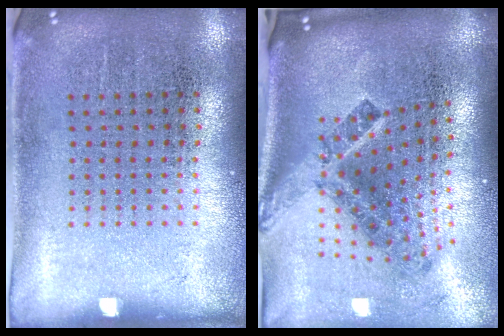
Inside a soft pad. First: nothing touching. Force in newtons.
{"total": 2.9, "press": 1.7, "slide": 2.4}